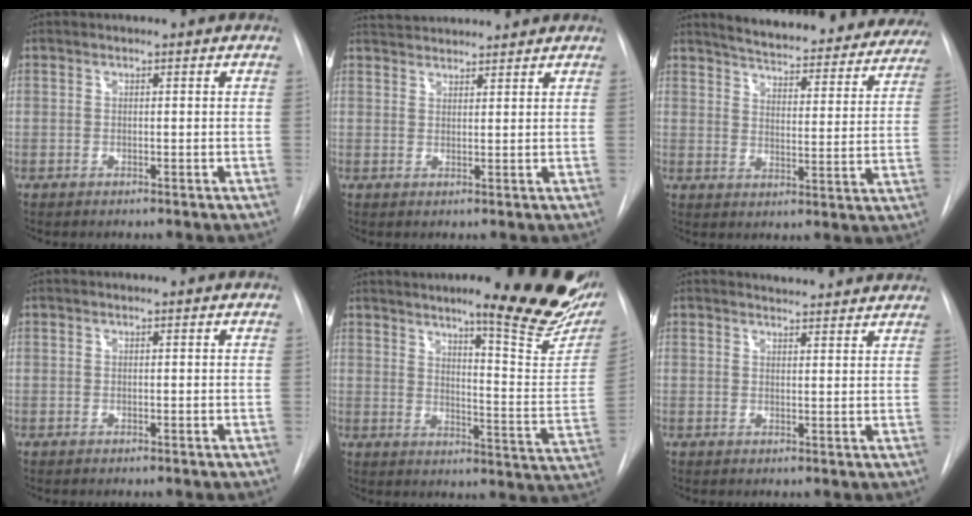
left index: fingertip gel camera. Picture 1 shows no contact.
{"total": 6.2, "force": [5.9, 0.7, 1.4], "torque": [-0.028, 0.033, 0.092]}
{"total": 26.4, "force": [24.2, 5.6, 9.0], "torque": [-0.127, -0.063, 0.287]}
{"total": 0.0}
{"total": 21.4, "force": [15.3, 2.3, 14.8], "torque": [-0.186, -0.050, 0.190]}
{"total": 8.6, "force": [8.4, 1.2, 1.8], "torque": [-0.017, 0.001, 0.086]}